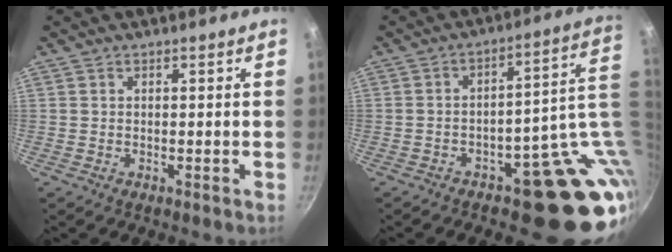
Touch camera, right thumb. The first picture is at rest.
{"total": 16.1, "force": [-1.9, 9.3, 13.0], "torque": [-0.069, 0.024, -0.013]}